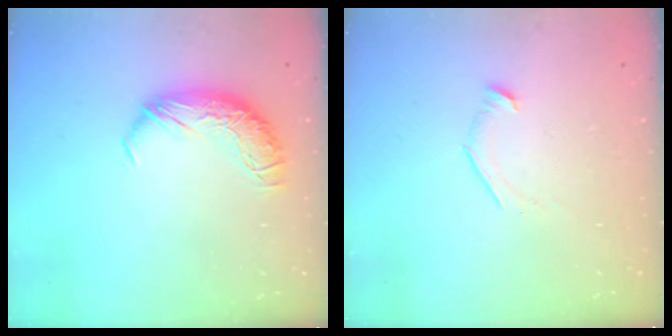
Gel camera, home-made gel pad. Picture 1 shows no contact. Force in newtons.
{"total": 6.7, "press": 6.7, "slide": 0.7}